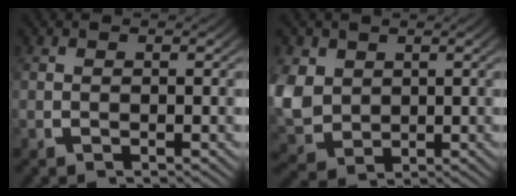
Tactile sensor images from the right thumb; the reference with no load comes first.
{"total": 7.8, "force": [-0.4, 6.6, 4.1], "torque": [-0.135, -0.046, 0.023]}